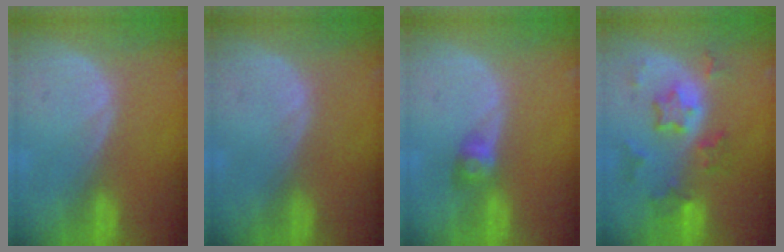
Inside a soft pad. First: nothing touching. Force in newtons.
{"total": 0.0}
{"total": 2.9, "press": 2.5, "slide": 1.4}
{"total": 7.2, "press": 6.5, "slide": 3.1}